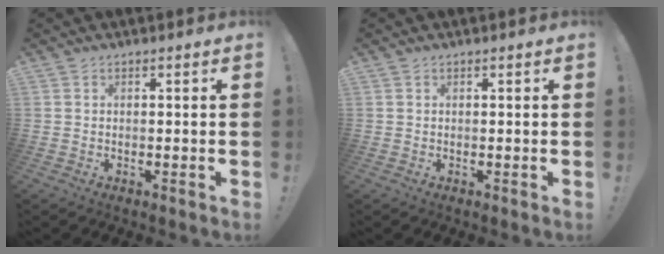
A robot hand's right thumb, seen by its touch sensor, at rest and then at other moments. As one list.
[{"total": 0.0}]